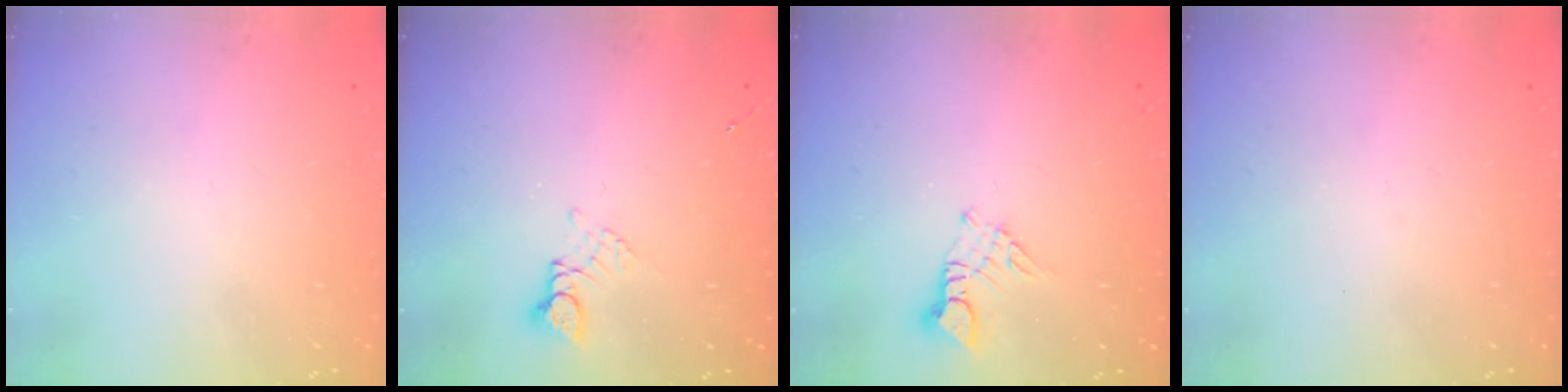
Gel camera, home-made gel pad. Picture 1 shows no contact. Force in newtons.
{"total": 3.2, "press": 3.2, "slide": 0.4}
{"total": 3.2, "press": 3.2, "slide": 0.4}
{"total": 0.0}